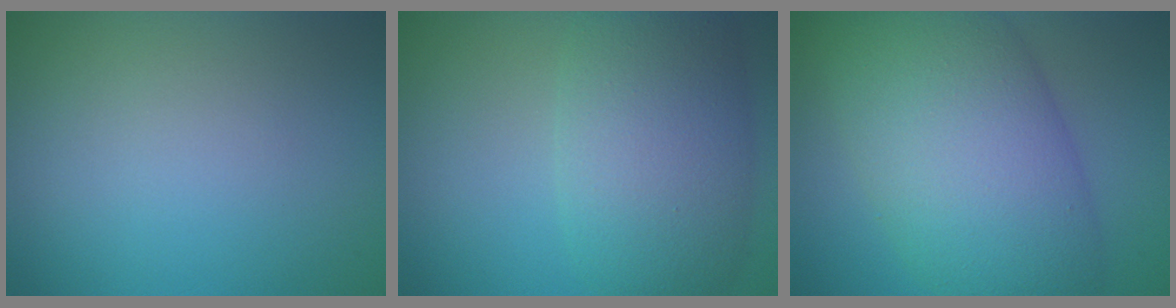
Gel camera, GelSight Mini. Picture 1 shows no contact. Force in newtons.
{"total": 7.6, "press": 7.6, "slide": 0.6}
{"total": 11.6, "press": 11.6, "slide": 0.4}